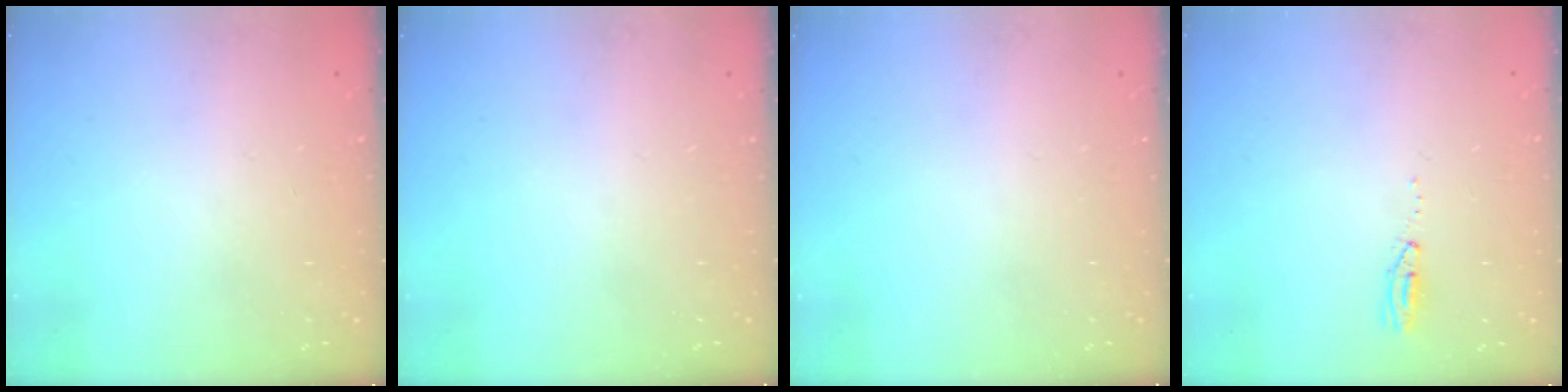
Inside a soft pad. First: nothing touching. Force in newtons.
{"total": 0.0}
{"total": 0.0}
{"total": 3.3, "press": 2.9, "slide": 1.7}